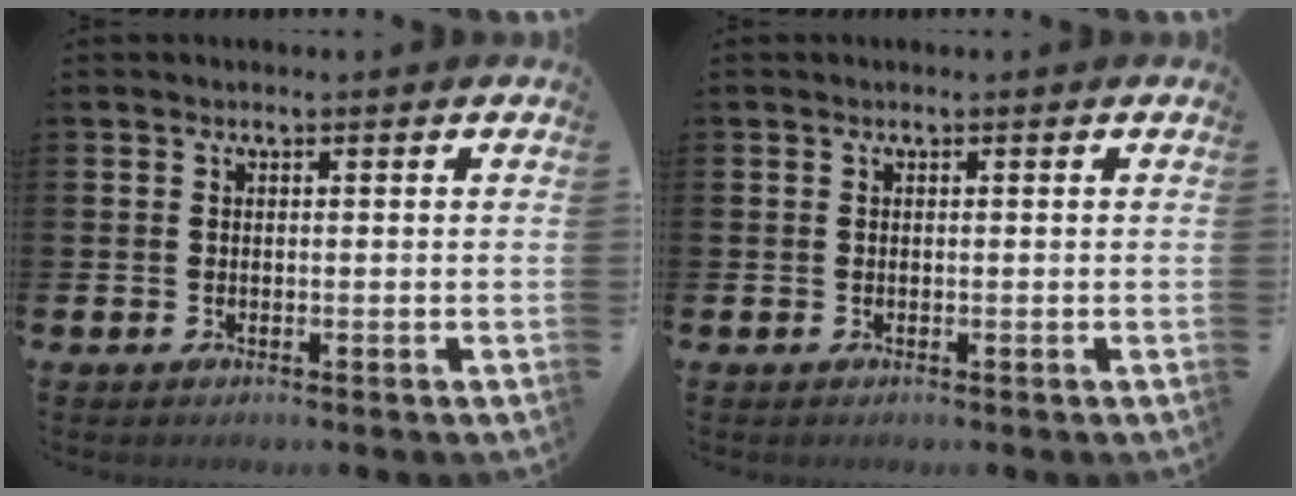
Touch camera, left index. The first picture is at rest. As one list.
[{"total": 0.0}]